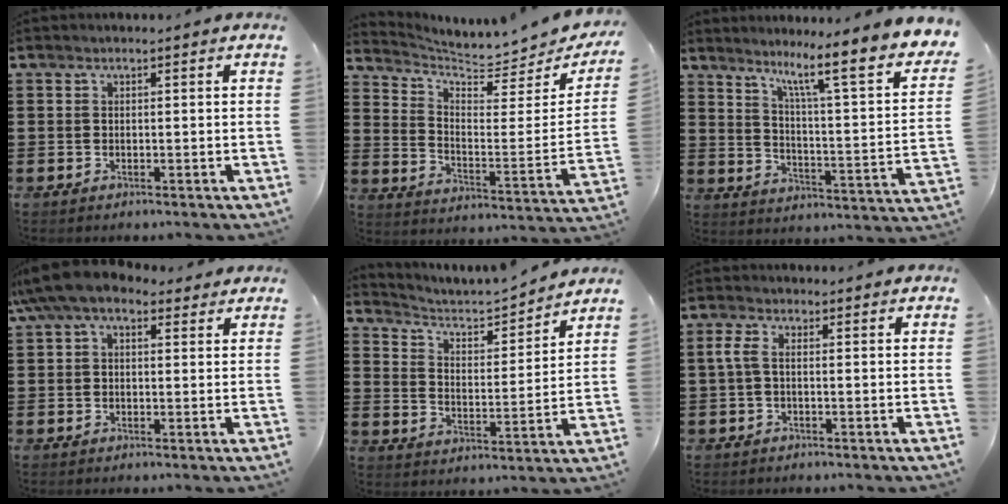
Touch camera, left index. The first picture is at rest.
{"total": 5.2, "force": [5.1, 0.4, 1.2], "torque": [-0.043, -0.050, 0.082]}
{"total": 8.2, "force": [6.1, -0.4, 5.4], "torque": [-0.098, -0.065, 0.083]}
{"total": 6.5, "force": [4.5, 2.6, 3.9], "torque": [-0.089, 0.004, 0.083]}
{"total": 3.6, "force": [3.2, 1.2, 1.1], "torque": [-0.043, -0.027, 0.045]}
{"total": 2.4, "force": [-0.2, 1.0, 2.2], "torque": [-0.057, -0.001, -0.009]}